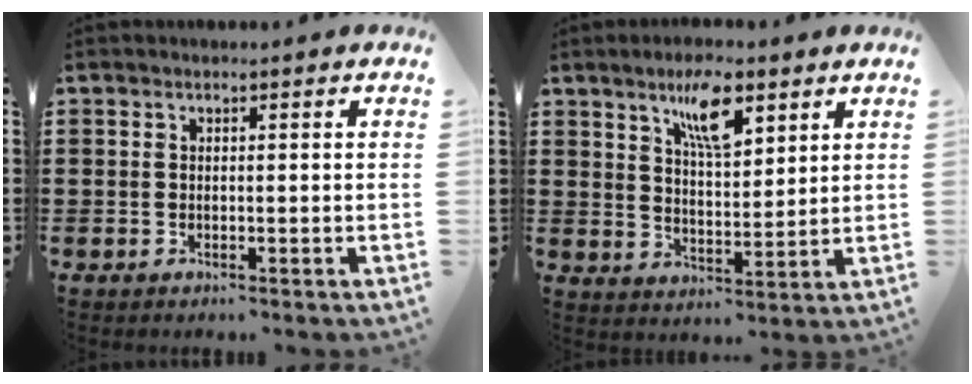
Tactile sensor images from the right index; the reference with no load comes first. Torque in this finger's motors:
{"motor_torque": [0.38, 0.28, 0.33, 0.15]}